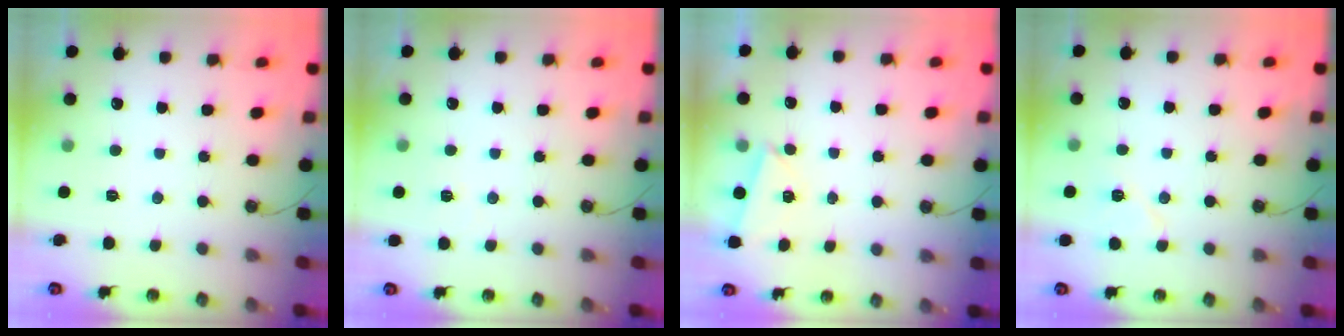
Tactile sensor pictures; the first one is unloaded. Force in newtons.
{"total": 2.2, "press": 2.1, "slide": 0.7}
{"total": 2.5, "press": 2.1, "slide": 1.5}
{"total": 6.1, "press": 6.1, "slide": 0.5}